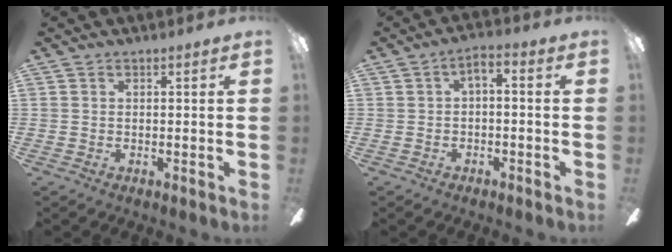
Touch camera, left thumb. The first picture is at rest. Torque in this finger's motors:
{"motor_torque": [-0.27, 0.59, 0.16, 0.08, -0.10]}